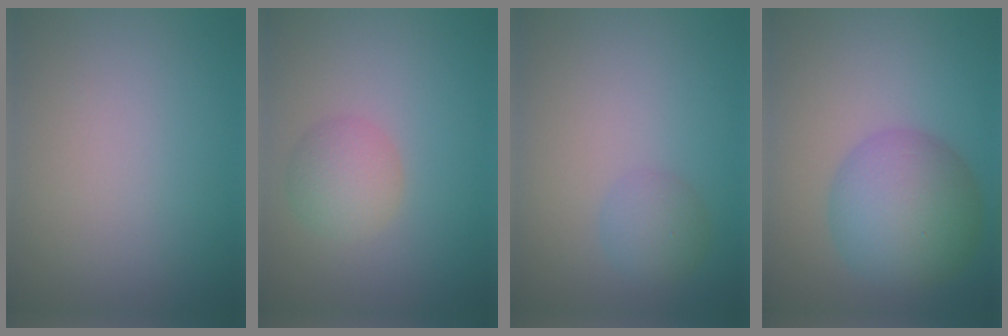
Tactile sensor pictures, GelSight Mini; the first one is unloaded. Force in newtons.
{"total": 2.9, "press": 2.9, "slide": 0.1}
{"total": 2.1, "press": 2.1, "slide": 0.1}
{"total": 7.7, "press": 7.7, "slide": 0.3}